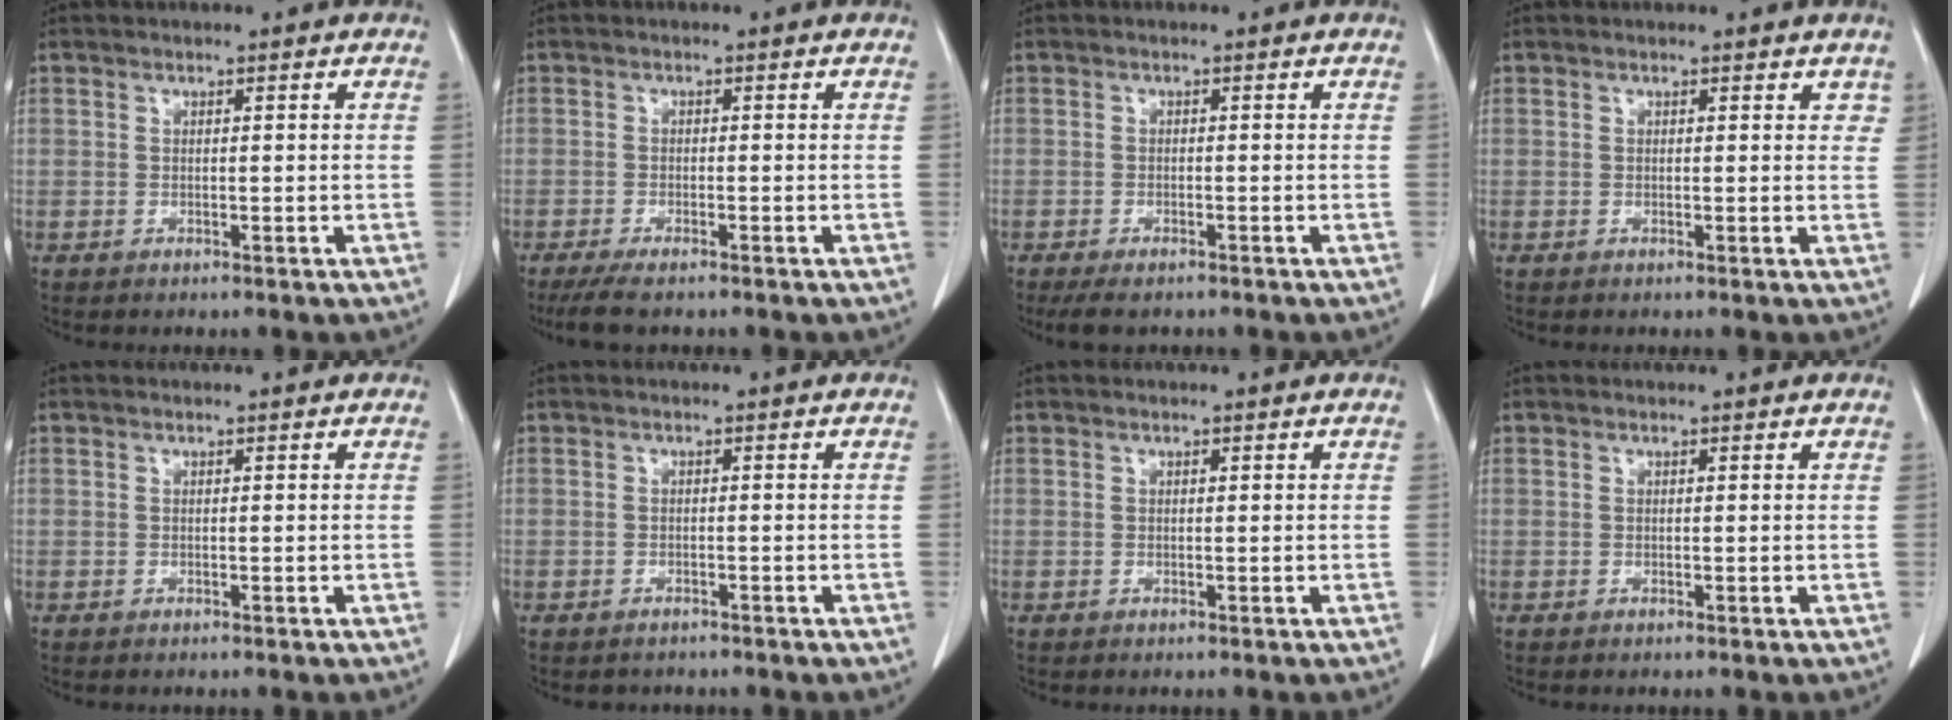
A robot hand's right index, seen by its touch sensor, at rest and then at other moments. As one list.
[{"total": 4.7, "force": [-3.7, 0.7, 2.8], "torque": [-0.047, -0.011, -0.060]}, {"total": 4.3, "force": [-3.4, 1.4, 2.2], "torque": [-0.035, -0.009, -0.051]}, {"total": 1.6, "force": [1.1, 1.0, 0.5], "torque": [0.008, 0.002, 0.005]}, {"total": 0.0}, {"total": 1.5, "force": [-1.3, 0.8, 0.0], "torque": [-0.004, 0.001, -0.020]}, {"total": 0.0}, {"total": 0.0}]